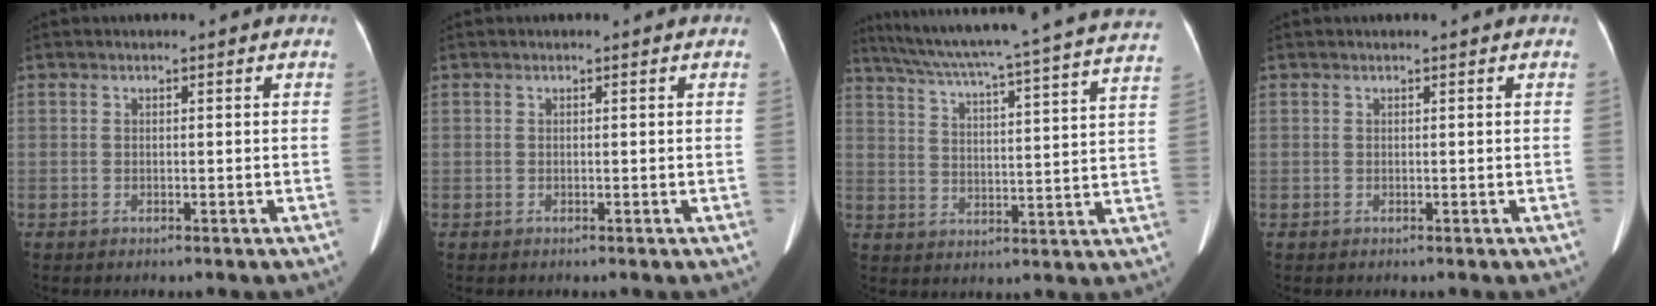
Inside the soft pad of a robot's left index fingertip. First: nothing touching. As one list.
[{"total": 0.0}, {"total": 28.0, "force": [24.7, -0.3, 13.3], "torque": [-0.222, -0.039, 0.317]}, {"total": 0.0}]